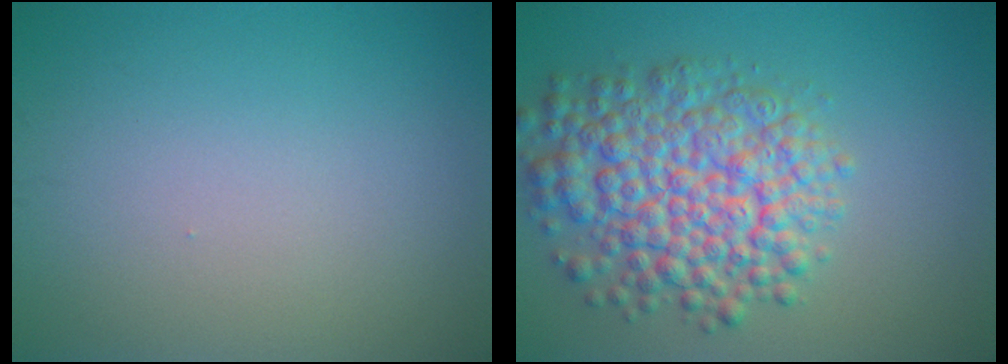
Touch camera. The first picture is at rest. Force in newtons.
{"total": 8.1, "press": 8.1, "slide": 0.2}